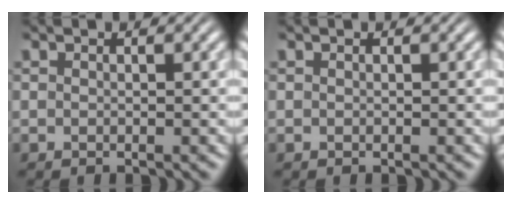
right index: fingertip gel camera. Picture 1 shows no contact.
{"total": 0.0}